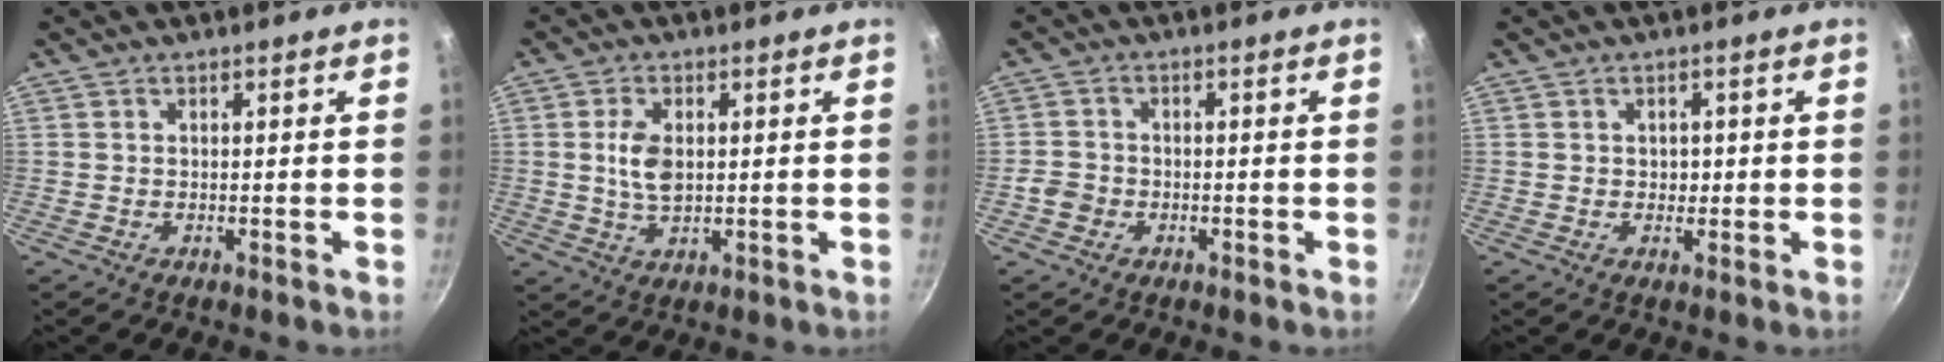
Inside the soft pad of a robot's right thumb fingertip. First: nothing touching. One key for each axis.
{"total": 5.7, "fx": 0.7, "fy": 3.2, "fz": 4.6, "tx": -0.088, "ty": -0.007, "tz": 0.015}
{"total": 3.1, "fx": -1.1, "fy": 2.7, "fz": 1.1, "tx": -0.008, "ty": 0.012, "tz": -0.025}
{"total": 1.9, "fx": 0.1, "fy": 1.6, "fz": 1.1, "tx": 0.001, "ty": 0.002, "tz": 0.001}